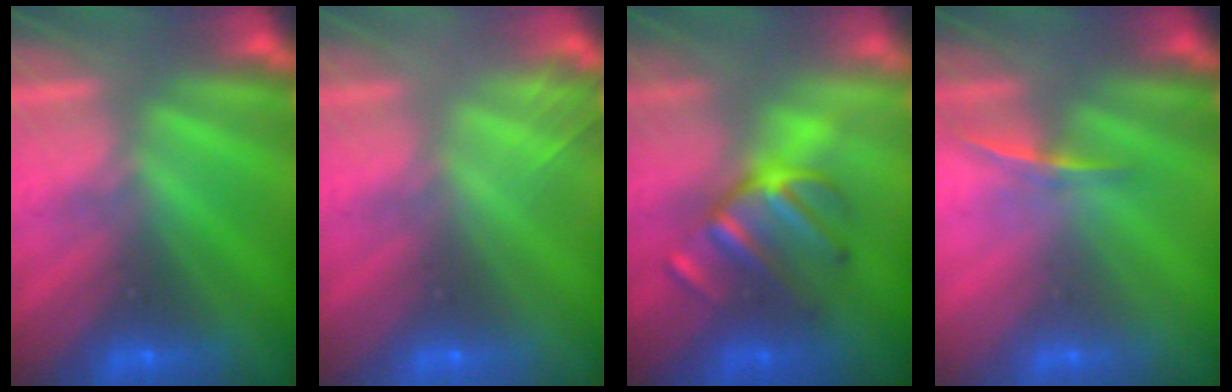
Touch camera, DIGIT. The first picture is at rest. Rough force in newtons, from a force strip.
{"total": 2.0}
{"total": 2.8}
{"total": 1.1}